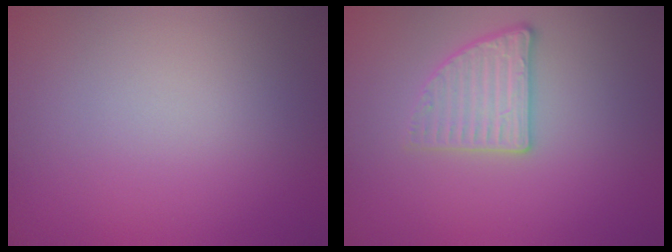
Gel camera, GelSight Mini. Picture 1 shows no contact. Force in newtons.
{"total": 2.6, "press": 2.4, "slide": 1.0}